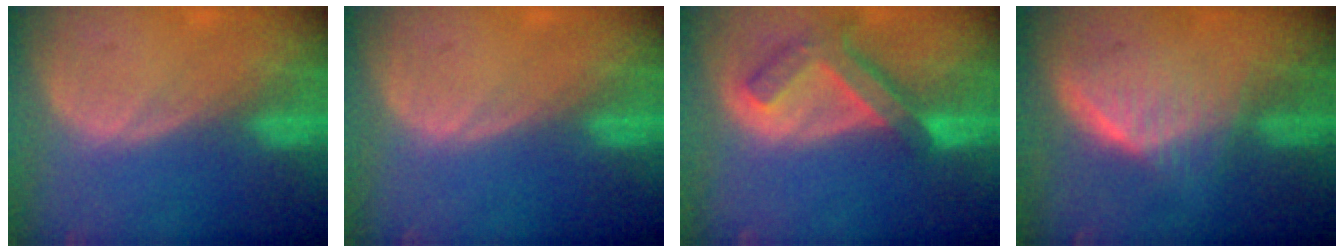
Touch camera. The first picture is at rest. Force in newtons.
{"total": 0.0}
{"total": 7.6, "press": 6.6, "slide": 3.7}
{"total": 5.4, "press": 5.3, "slide": 1.4}